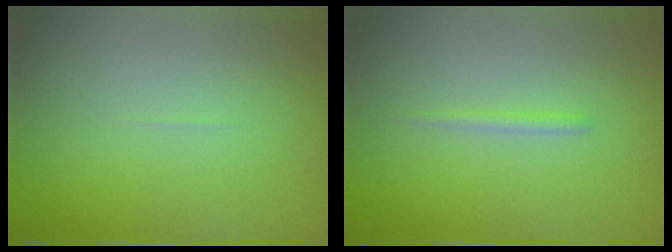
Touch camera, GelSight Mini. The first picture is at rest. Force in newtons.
{"total": 0.8, "press": 0.8, "slide": 0.1}